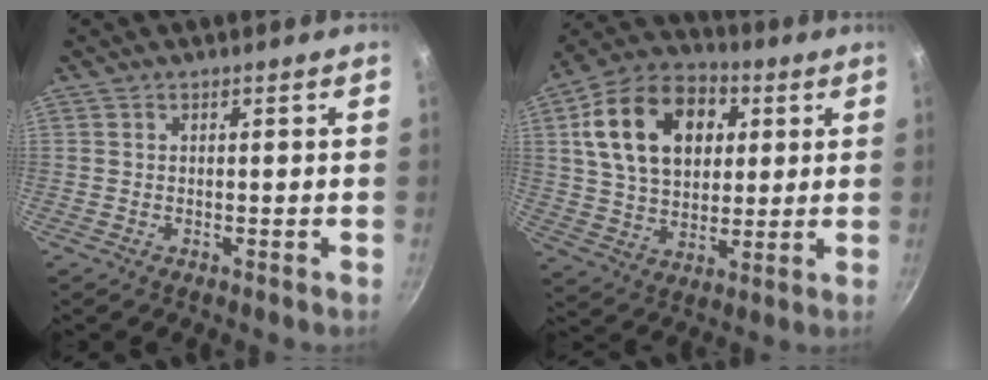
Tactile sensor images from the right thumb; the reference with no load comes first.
{"total": 20.2, "force": [5.5, 14.0, 13.5], "torque": [-0.207, 0.010, 0.085]}